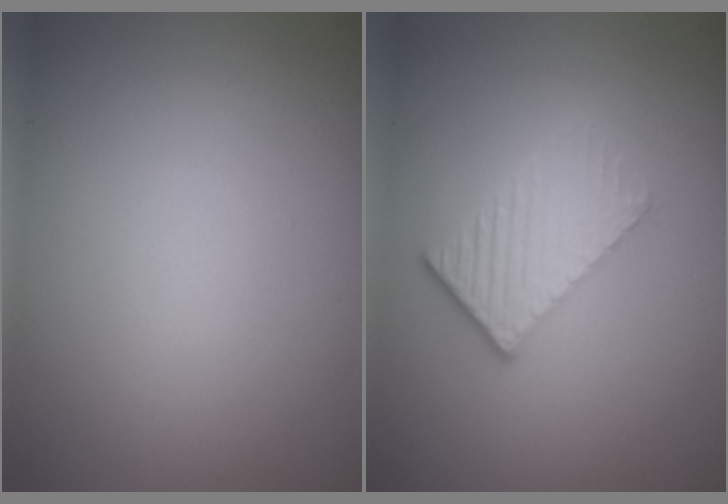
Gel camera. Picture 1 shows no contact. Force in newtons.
{"total": 3.1, "press": 2.7, "slide": 1.7}